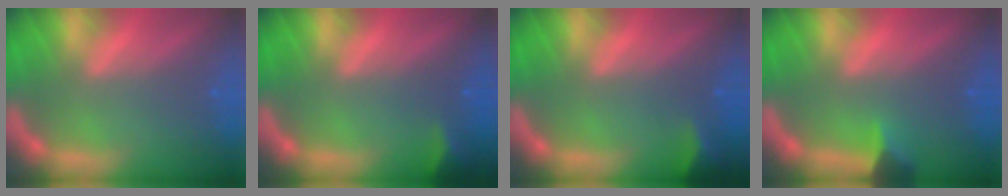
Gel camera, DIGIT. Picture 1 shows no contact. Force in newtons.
{"total": 2.4}
{"total": 2.9}
{"total": 2.4}